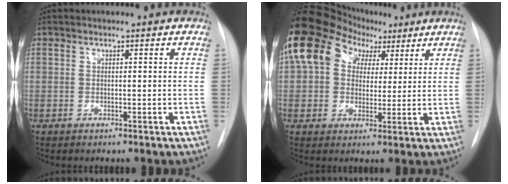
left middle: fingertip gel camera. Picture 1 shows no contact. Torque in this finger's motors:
{"motor_torque": [1.36, -0.78, 1.05, 0.21]}